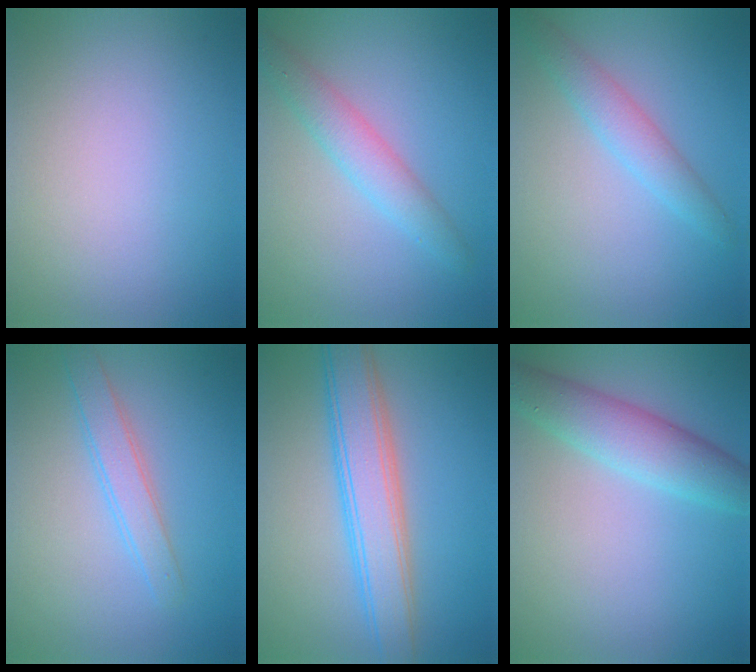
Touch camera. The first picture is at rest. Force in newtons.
{"total": 3.2, "press": 3.2, "slide": 0.1}
{"total": 2.6, "press": 2.6, "slide": 0.0}
{"total": 2.4, "press": 2.4, "slide": 0.1}
{"total": 5.9, "press": 5.9, "slide": 0.4}
{"total": 4.0, "press": 4.0, "slide": 0.2}